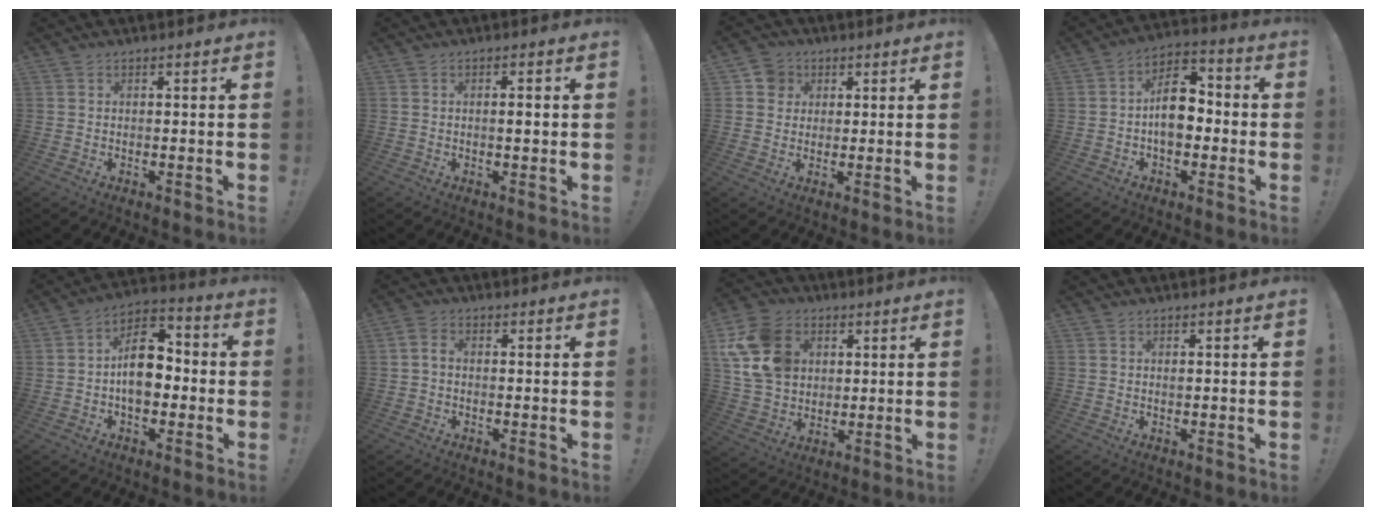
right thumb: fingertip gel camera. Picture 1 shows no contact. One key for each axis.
{"total": 2.0, "fx": -0.1, "fy": 0.4, "fz": 2.0, "tx": -0.023, "ty": -0.002, "tz": -0.007}
{"total": 6.0, "fx": 2.0, "fy": 5.5, "fz": 1.6, "tx": -0.017, "ty": -0.003, "tz": 0.039}
{"total": 12.3, "fx": -1.5, "fy": 8.0, "fz": 9.1, "tx": -0.151, "ty": 0.021, "tz": -0.027}
{"total": 13.5, "fx": -1.3, "fy": 8.9, "fz": 10.0, "tx": -0.157, "ty": 0.022, "tz": -0.023}
{"total": 2.7, "fx": -0.2, "fy": 1.6, "fz": 2.2, "tx": -0.048, "ty": 0.006, "tz": -0.003}
{"total": 17.0, "fx": 5.4, "fy": 13.4, "fz": 9.0, "tx": -0.155, "ty": -0.017, "tz": 0.110}
{"total": 0.0}